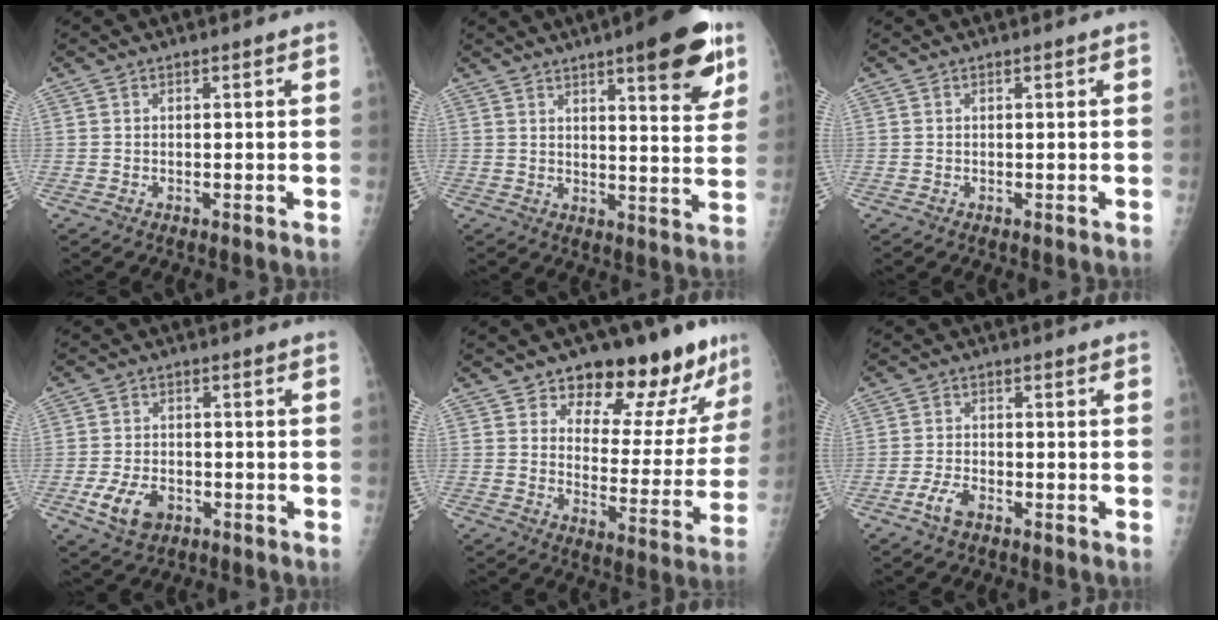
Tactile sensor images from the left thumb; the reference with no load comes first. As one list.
[{"total": 14.6, "force": [8.3, 3.6, 11.4], "torque": [-0.120, -0.037, 0.109]}, {"total": 0.0}, {"total": 7.0, "force": [-3.0, 4.6, 4.4], "torque": [-0.078, 0.008, -0.049]}, {"total": 17.5, "force": [12.6, 7.4, 9.6], "torque": [-0.069, -0.084, 0.171]}, {"total": 3.8, "force": [-2.4, 2.0, 2.2], "torque": [-0.045, 0.014, -0.043]}]